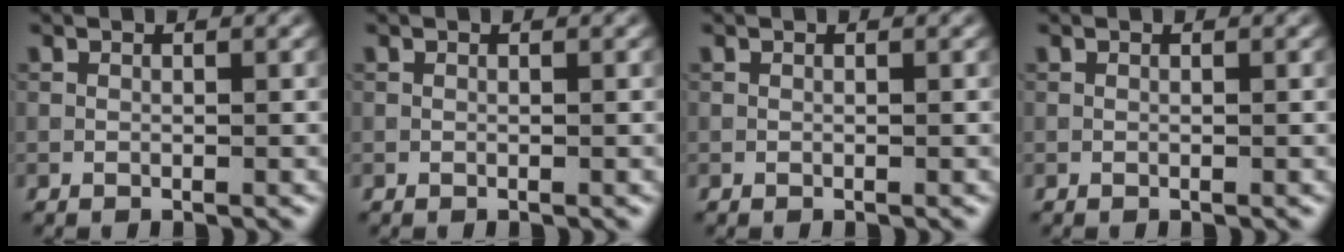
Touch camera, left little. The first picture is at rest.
{"total": 0.0}
{"total": 0.0}
{"total": 0.0}